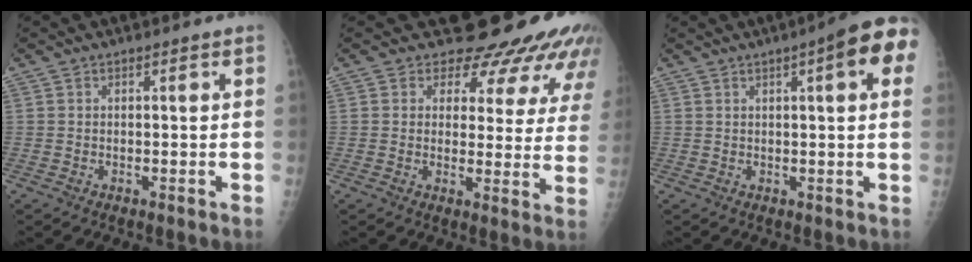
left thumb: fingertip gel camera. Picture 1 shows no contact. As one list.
[{"total": 16.0, "force": [13.7, 7.0, 4.4], "torque": [-0.010, -0.078, 0.144]}, {"total": 10.6, "force": [3.9, 2.5, 9.6], "torque": [-0.104, 0.006, 0.038]}]